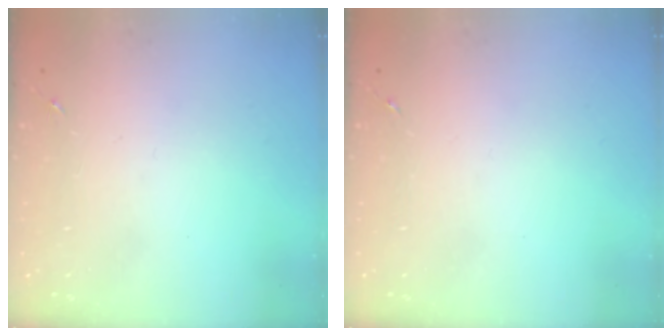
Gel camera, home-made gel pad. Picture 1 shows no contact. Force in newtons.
{"total": 0.0}